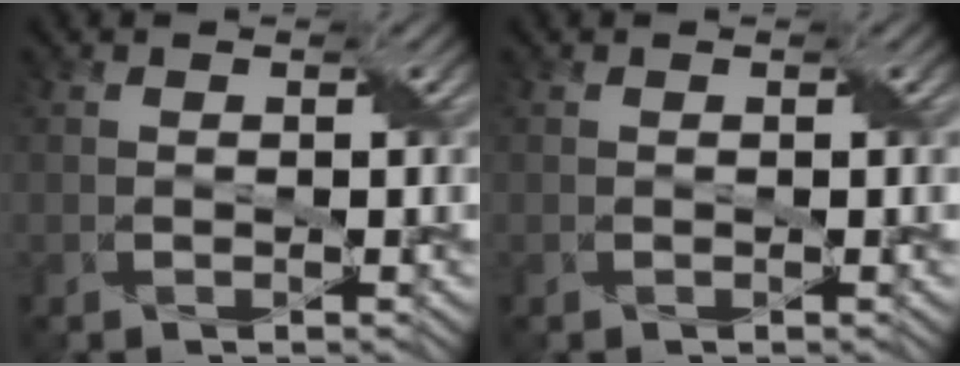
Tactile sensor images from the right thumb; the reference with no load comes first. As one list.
[{"total": 0.0}]